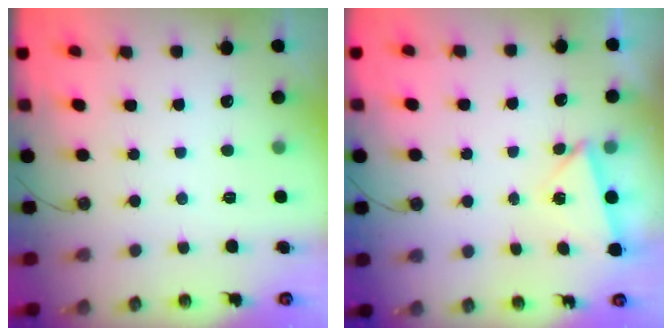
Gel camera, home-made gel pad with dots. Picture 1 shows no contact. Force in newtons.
{"total": 2.5, "press": 1.9, "slide": 1.6}